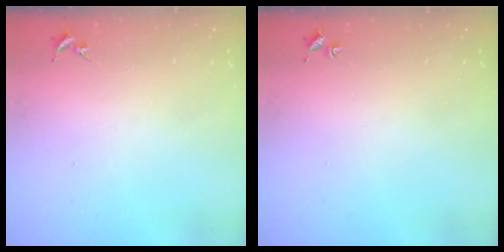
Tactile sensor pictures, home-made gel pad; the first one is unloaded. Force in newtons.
{"total": 1.8, "press": 1.8, "slide": 0.2}